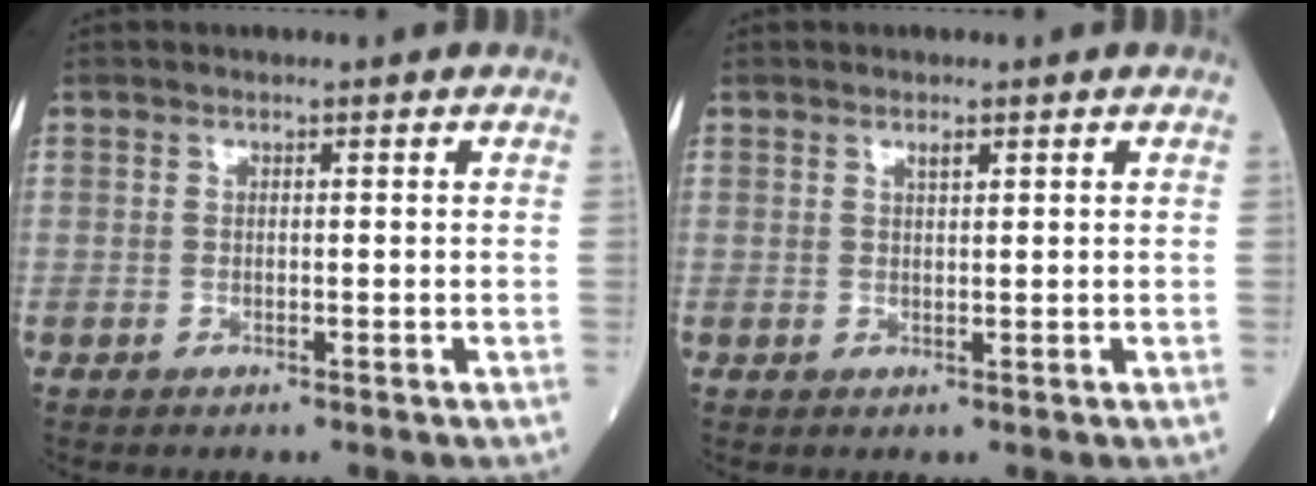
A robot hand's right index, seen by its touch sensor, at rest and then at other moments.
{"total": 0.9, "force": [0.6, 0.2, 0.7], "torque": [-0.015, 0.000, 0.012]}